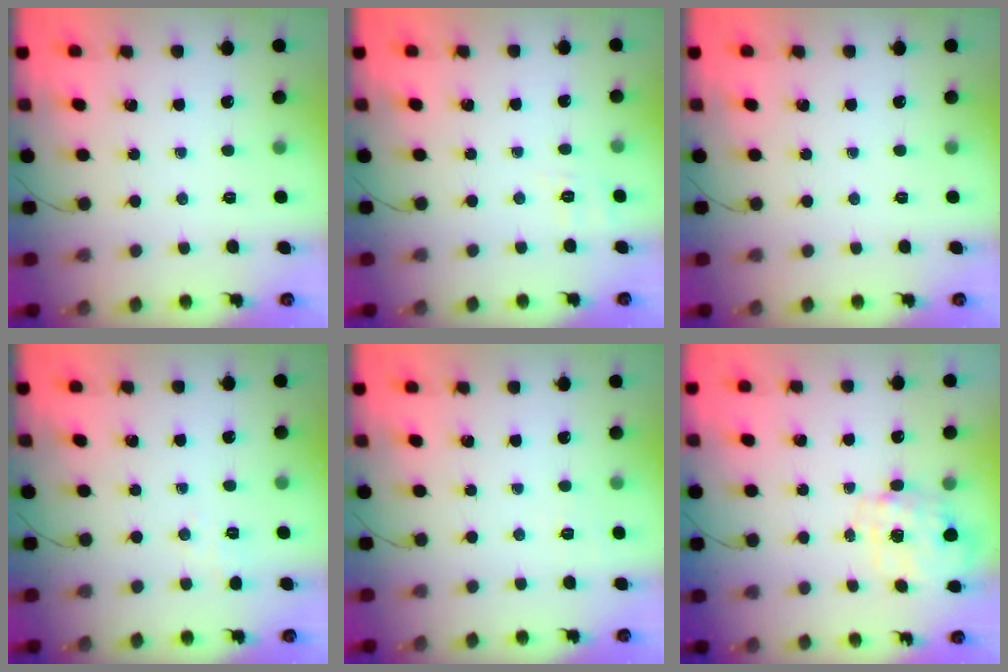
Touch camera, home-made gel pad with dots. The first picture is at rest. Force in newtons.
{"total": 3.2, "press": 2.5, "slide": 2.0}
{"total": 0.0}
{"total": 1.7, "press": 1.0, "slide": 1.3}
{"total": 2.7, "press": 2.1, "slide": 1.7}
{"total": 3.8, "press": 3.7, "slide": 0.9}